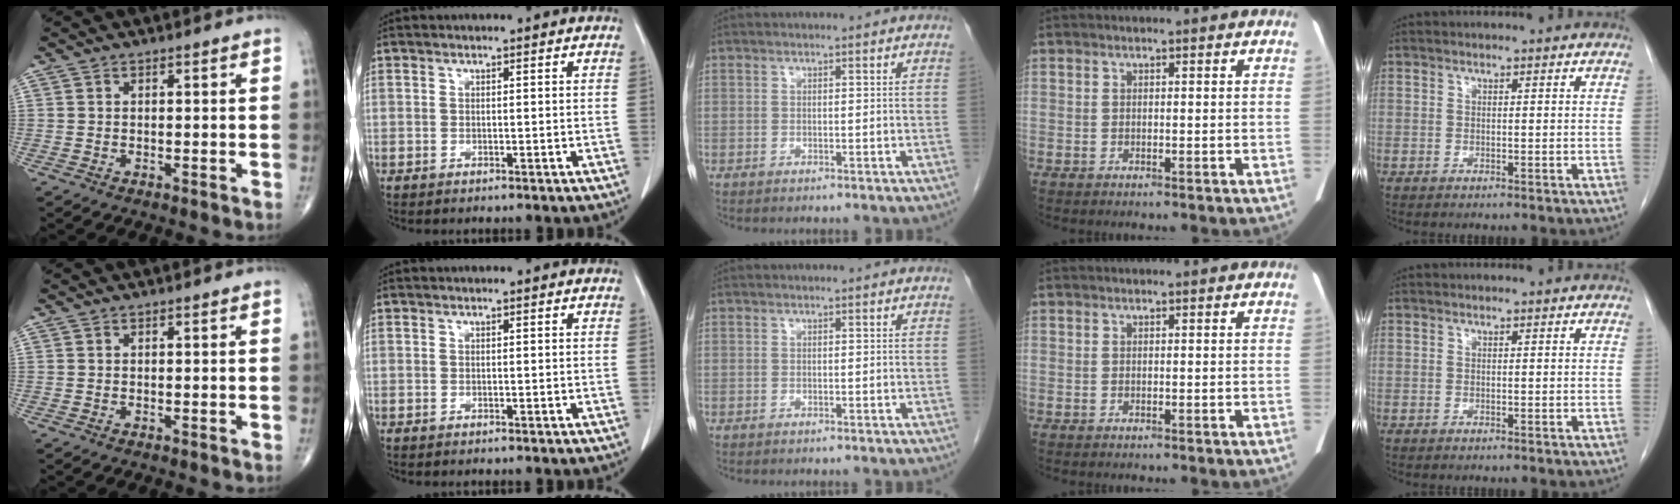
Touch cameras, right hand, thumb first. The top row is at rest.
{}